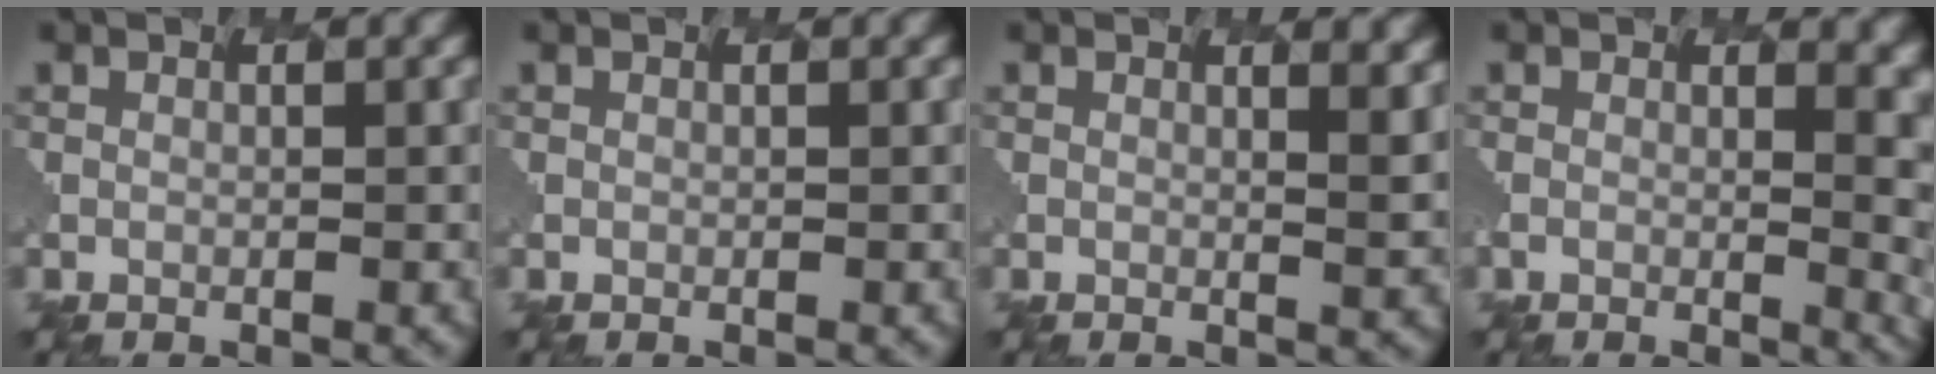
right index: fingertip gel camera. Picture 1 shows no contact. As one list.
[{"total": 0.0}, {"total": 1.5, "force": [1.4, -0.5, 0.2], "torque": [-0.005, 0.020, -0.008]}, {"total": 5.0, "force": [0.7, 2.1, 4.5], "torque": [-0.015, 0.012, -0.010]}]